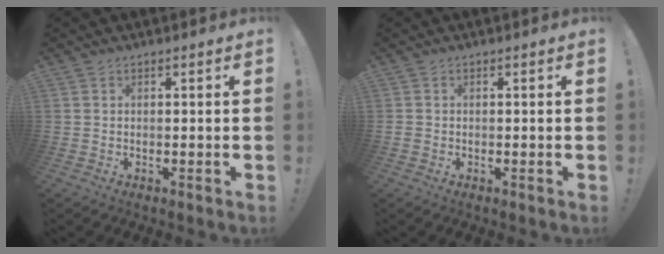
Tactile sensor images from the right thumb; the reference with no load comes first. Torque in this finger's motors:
{"motor_torque": [-0.04, 0.09, 0.00, 0.05, -0.02]}